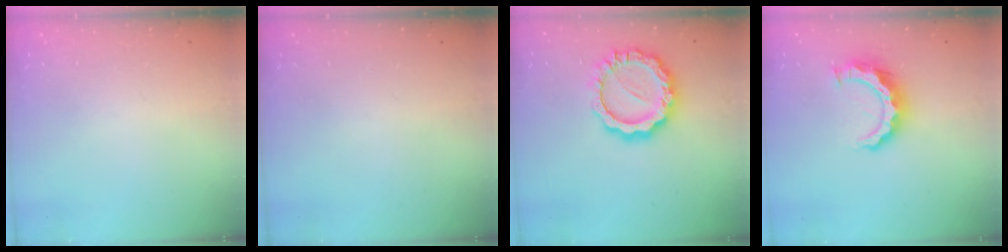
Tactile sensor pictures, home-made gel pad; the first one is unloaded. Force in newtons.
{"total": 0.0}
{"total": 14.2, "press": 14.1, "slide": 1.1}
{"total": 10.4, "press": 10.4, "slide": 1.1}